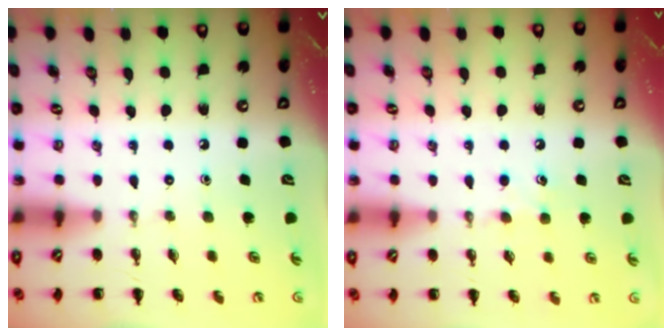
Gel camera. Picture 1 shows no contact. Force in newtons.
{"total": 4.9, "press": 4.7, "slide": 1.4}